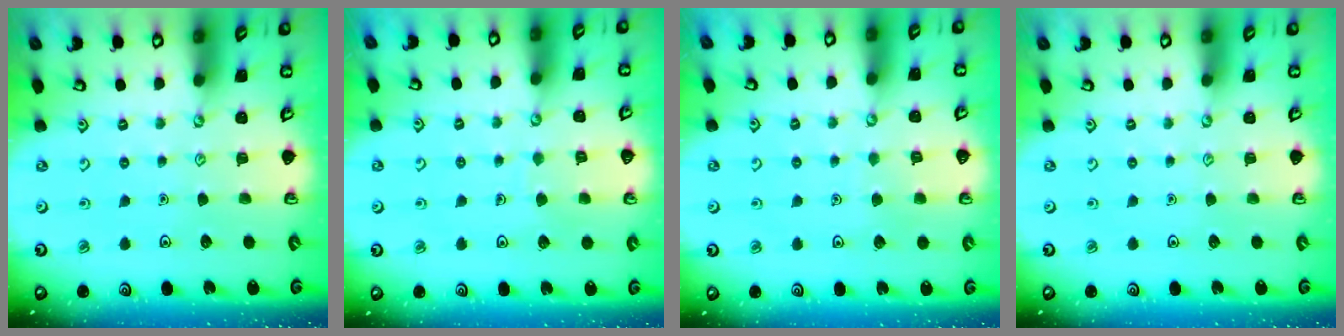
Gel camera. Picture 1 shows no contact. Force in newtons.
{"total": 3.9, "press": 3.9, "slide": 0.4}
{"total": 3.2, "press": 3.2, "slide": 0.2}
{"total": 0.0}